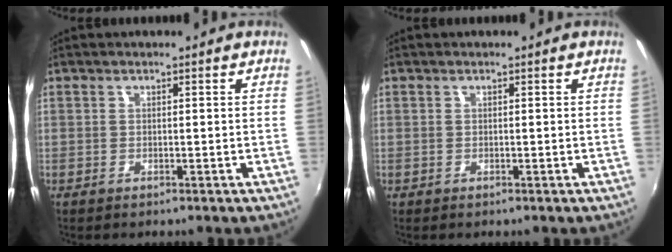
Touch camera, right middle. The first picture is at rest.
{"total": 0.0}